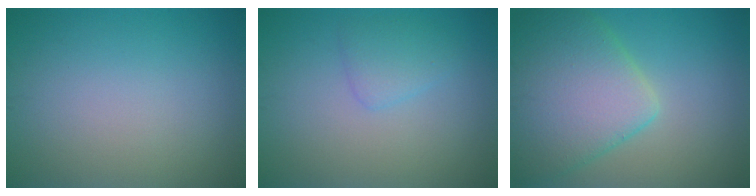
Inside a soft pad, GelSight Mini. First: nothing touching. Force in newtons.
{"total": 1.8, "press": 1.8, "slide": 0.1}
{"total": 8.2, "press": 8.2, "slide": 0.4}